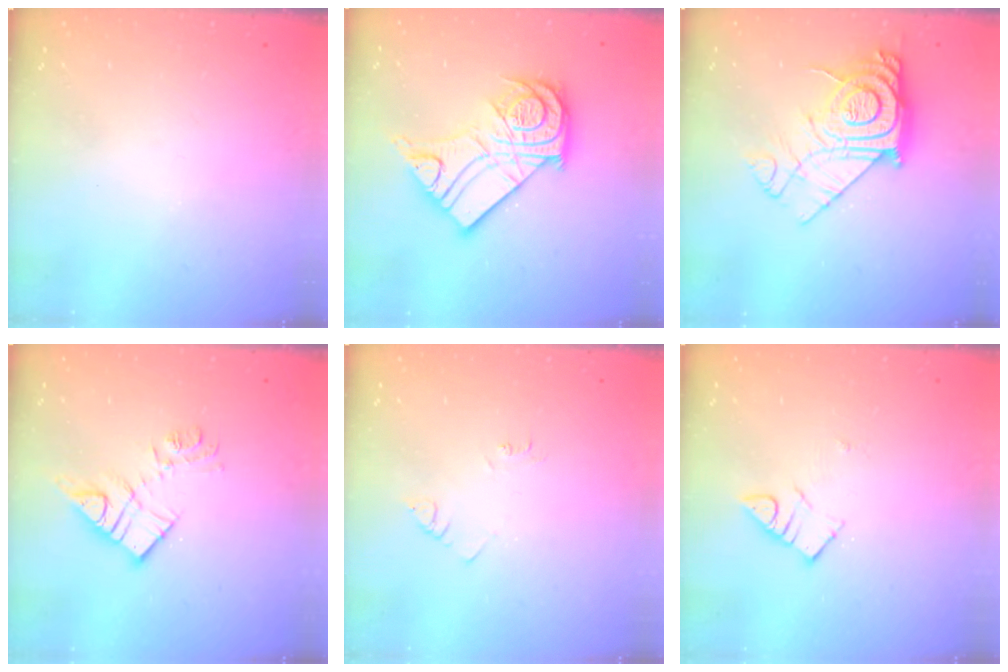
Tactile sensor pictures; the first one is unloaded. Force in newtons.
{"total": 19.6, "press": 19.5, "slide": 1.8}
{"total": 14.3, "press": 14.3, "slide": 1.0}
{"total": 12.0, "press": 12.0, "slide": 0.8}
{"total": 2.9, "press": 2.9, "slide": 0.4}
{"total": 3.6, "press": 3.6, "slide": 0.3}